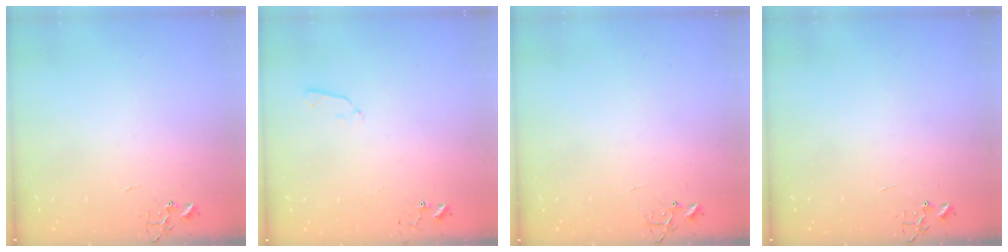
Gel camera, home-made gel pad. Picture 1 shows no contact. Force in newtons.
{"total": 5.6, "press": 5.6, "slide": 0.8}
{"total": 5.8, "press": 5.8, "slide": 0.5}
{"total": 0.0}